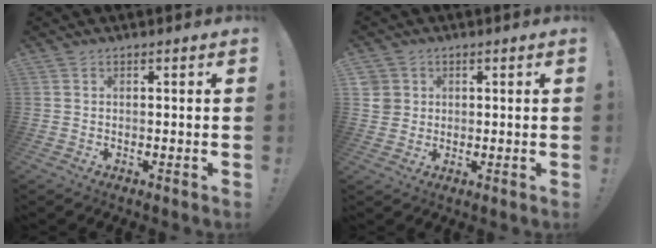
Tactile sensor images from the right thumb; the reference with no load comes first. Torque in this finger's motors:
{"motor_torque": [0.15, 0.68, 0.37, 0.27, 0.02]}